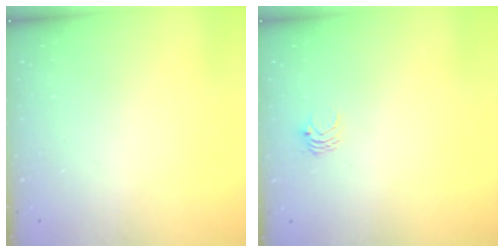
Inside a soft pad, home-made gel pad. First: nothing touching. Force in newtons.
{"total": 3.0, "press": 3.0, "slide": 0.3}